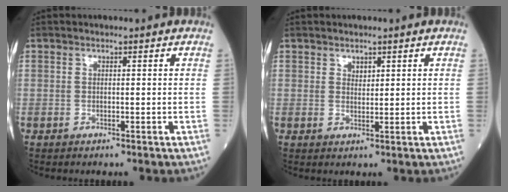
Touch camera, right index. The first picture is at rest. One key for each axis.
{"total": 1.3, "fx": 0.9, "fy": 0.7, "fz": 0.6, "tx": -0.007, "ty": -0.002, "tz": 0.015}